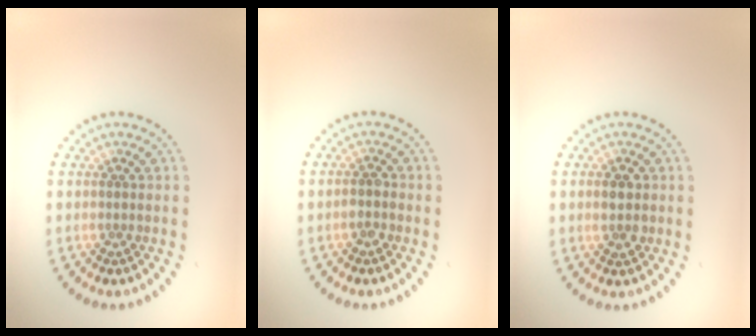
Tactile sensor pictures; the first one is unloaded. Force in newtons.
{"total": 1.3, "press": 1.2, "slide": 0.6}
{"total": 1.9, "press": 1.9, "slide": 0.2}